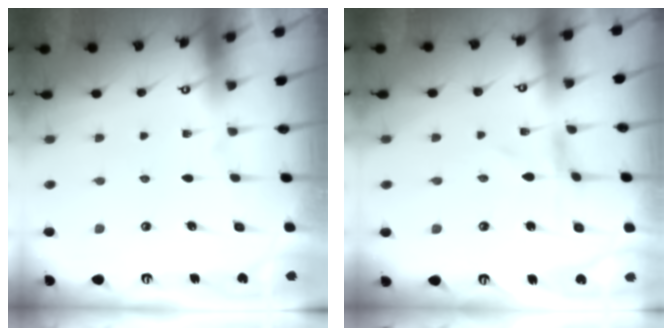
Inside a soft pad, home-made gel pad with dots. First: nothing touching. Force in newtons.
{"total": 0.6, "press": 0.5, "slide": 0.2}